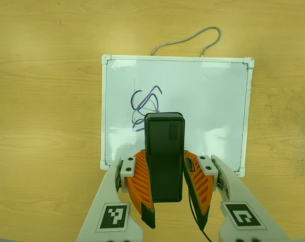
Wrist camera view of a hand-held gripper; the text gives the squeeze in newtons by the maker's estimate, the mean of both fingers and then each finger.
{"total": 7.0, "left": 6.1, "right": 7.9}